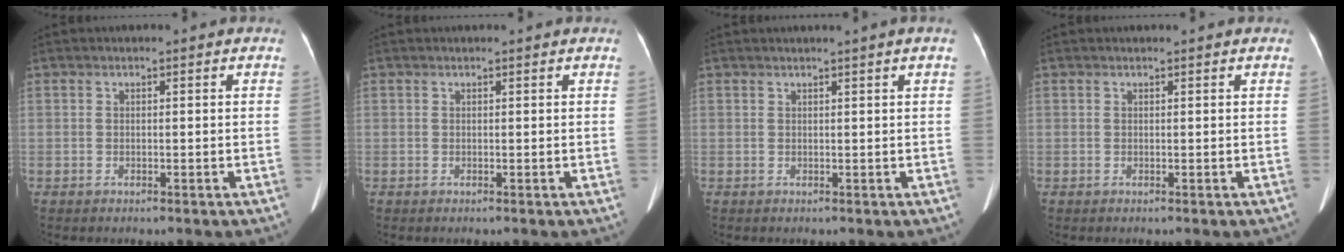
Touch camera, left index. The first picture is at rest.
{"total": 0.8, "force": [0.8, 0.0, 0.2], "torque": [-0.011, 0.005, 0.008]}
{"total": 1.2, "force": [0.7, -0.6, 0.8], "torque": [-0.016, -0.009, 0.021]}
{"total": 0.9, "force": [0.8, 0.0, 0.3], "torque": [-0.008, 0.008, 0.013]}